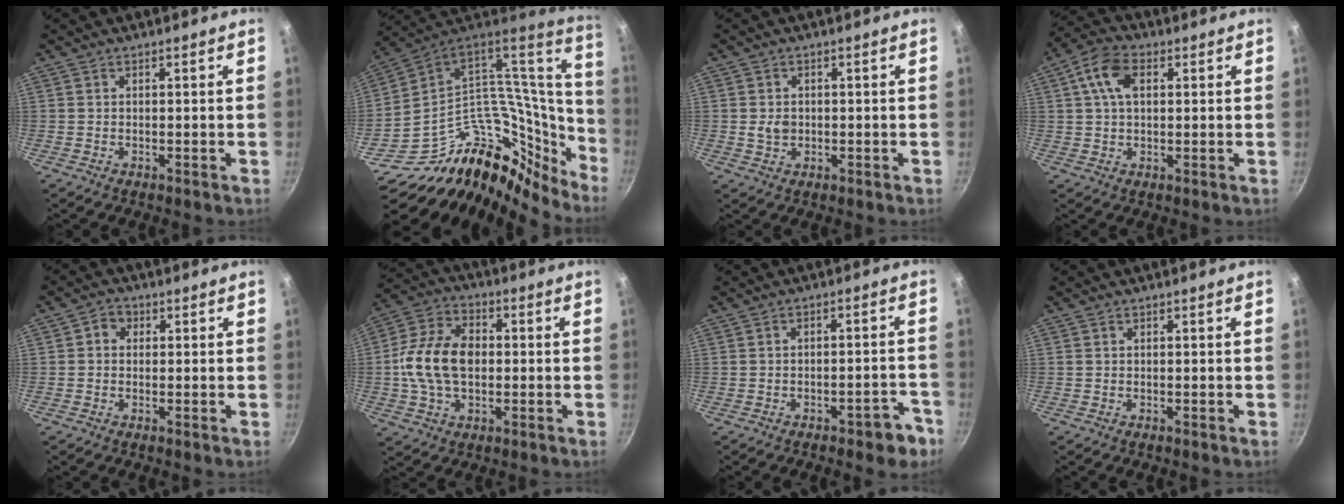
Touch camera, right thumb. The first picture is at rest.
{"total": 32.9, "force": [-16.8, 20.7, 19.2], "torque": [-0.208, 0.126, -0.250]}
{"total": 2.6, "force": [0.1, 2.3, 1.3], "torque": [-0.013, -0.002, 0.002]}
{"total": 7.9, "force": [2.3, 4.8, 5.8], "torque": [-0.102, 0.013, 0.034]}
{"total": 2.8, "force": [0.5, 2.5, 1.2], "torque": [-0.006, 0.003, 0.000]}
{"total": 13.8, "force": [-0.2, 9.3, 10.2], "torque": [-0.173, 0.023, -0.017]}
{"total": 6.1, "force": [-3.6, 2.6, 4.2], "torque": [-0.034, 0.037, -0.034]}
{"total": 0.0}